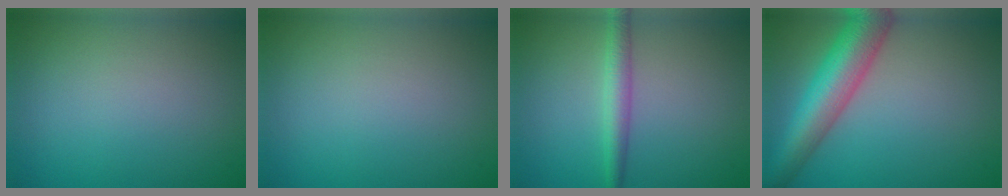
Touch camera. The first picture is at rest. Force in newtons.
{"total": 0.0}
{"total": 2.6, "press": 2.6, "slide": 0.1}
{"total": 8.0, "press": 8.0, "slide": 0.4}